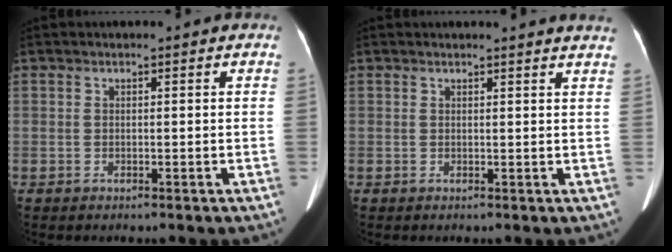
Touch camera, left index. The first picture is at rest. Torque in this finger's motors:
{"motor_torque": [0.49, -1.16, 0.05, 0.04]}